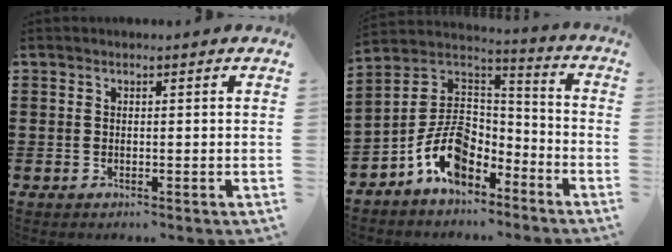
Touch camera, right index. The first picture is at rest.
{"total": 10.0, "force": [-5.3, 6.0, 6.1], "torque": [-0.146, 0.007, -0.105]}